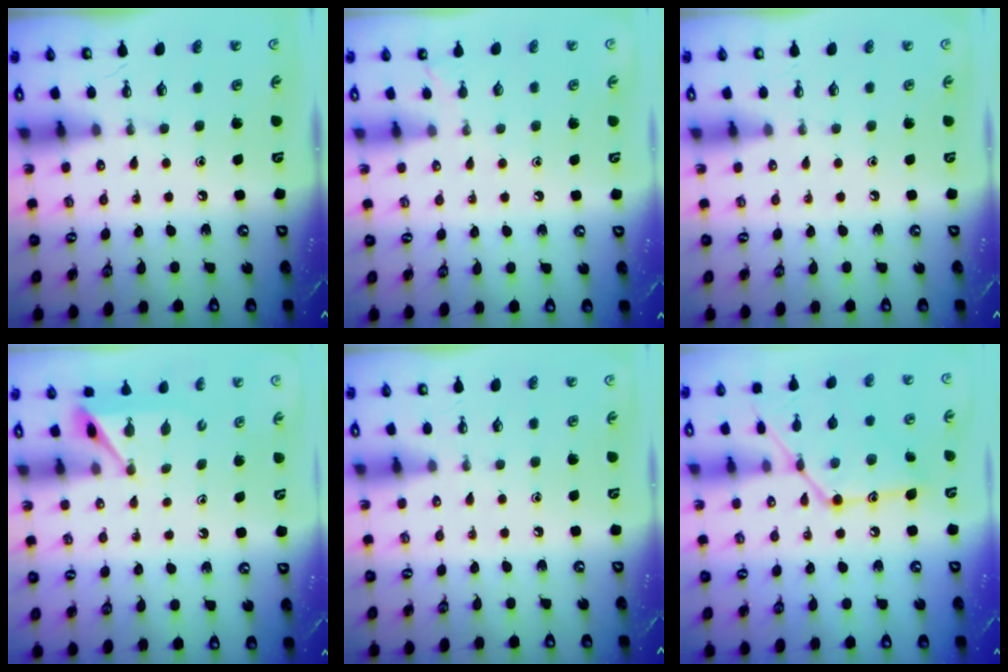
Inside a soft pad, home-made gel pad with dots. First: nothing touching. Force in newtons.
{"total": 2.9, "press": 2.9, "slide": 0.3}
{"total": 0.0}
{"total": 5.7, "press": 5.7, "slide": 0.3}
{"total": 0.0}
{"total": 16.6, "press": 16.6, "slide": 1.1}